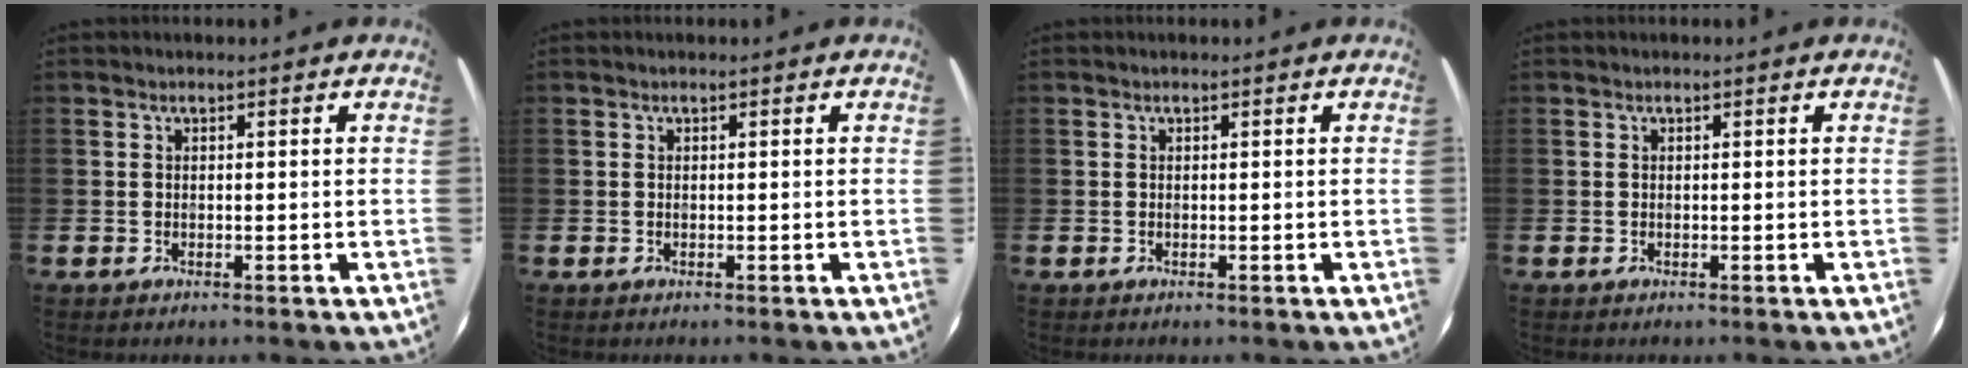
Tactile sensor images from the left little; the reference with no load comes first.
{"total": 0.0}
{"total": 0.0}
{"total": 0.0}